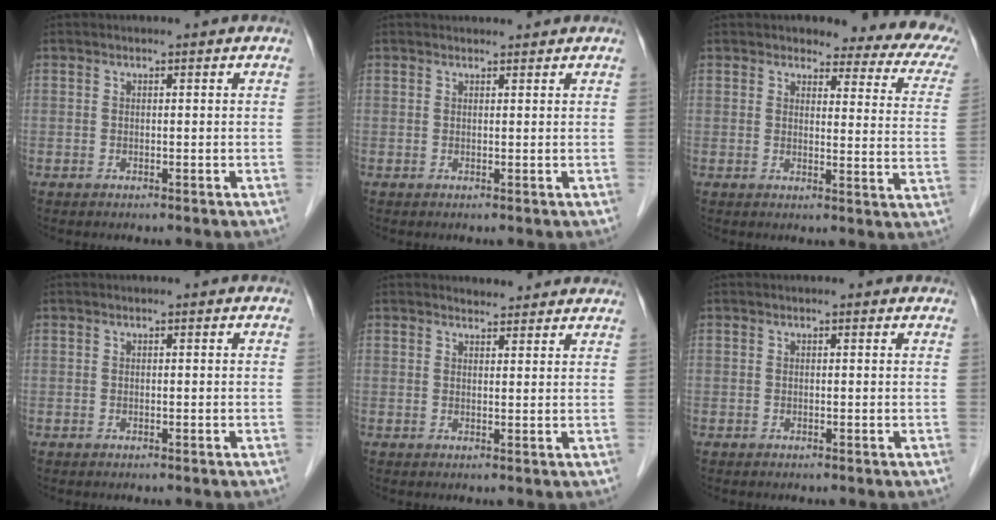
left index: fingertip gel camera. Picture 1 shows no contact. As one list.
[{"total": 2.8, "force": [2.7, 0.7, 0.4], "torque": [0.002, 0.020, 0.035]}, {"total": 12.3, "force": [10.1, 3.9, 5.8], "torque": [-0.035, -0.031, 0.082]}, {"total": 0.0}, {"total": 5.1, "force": [4.9, 1.5, 0.7], "torque": [0.001, 0.008, 0.050]}, {"total": 0.8, "force": [0.4, 0.7, 0.0], "torque": [0.008, 0.003, -0.001]}]